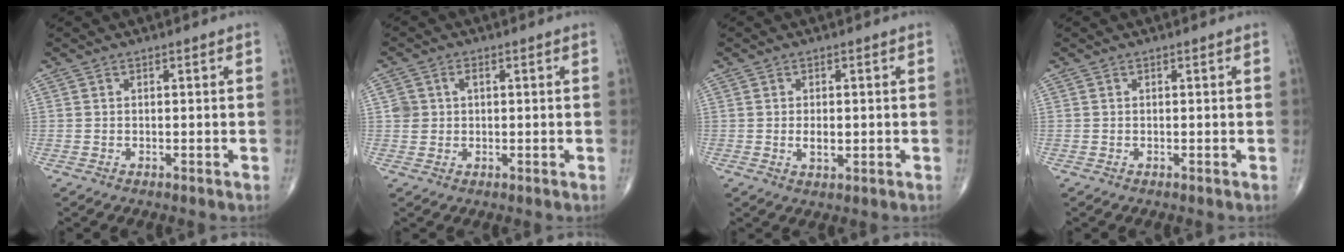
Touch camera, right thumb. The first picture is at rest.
{"total": 3.1, "force": [0.7, 2.5, 1.6], "torque": [-0.020, 0.004, 0.016]}
{"total": 2.8, "force": [-0.2, 1.6, 2.3], "torque": [-0.036, -0.003, -0.001]}
{"total": 0.0}